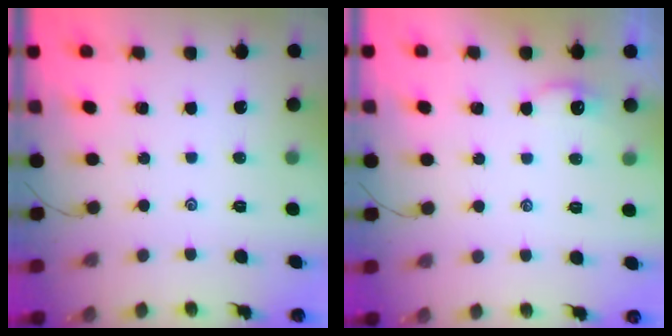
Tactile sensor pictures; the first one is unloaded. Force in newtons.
{"total": 2.1, "press": 2.0, "slide": 0.3}